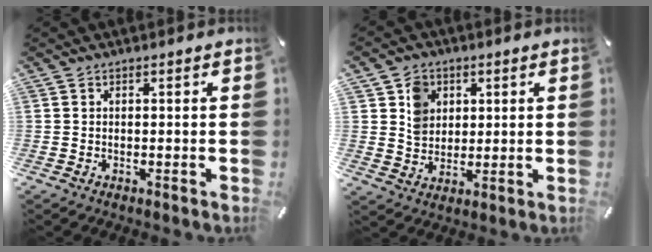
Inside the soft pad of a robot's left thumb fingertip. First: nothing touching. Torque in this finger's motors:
{"motor_torque": [0.78, 0.97, 0.50, -0.63, 0.04]}